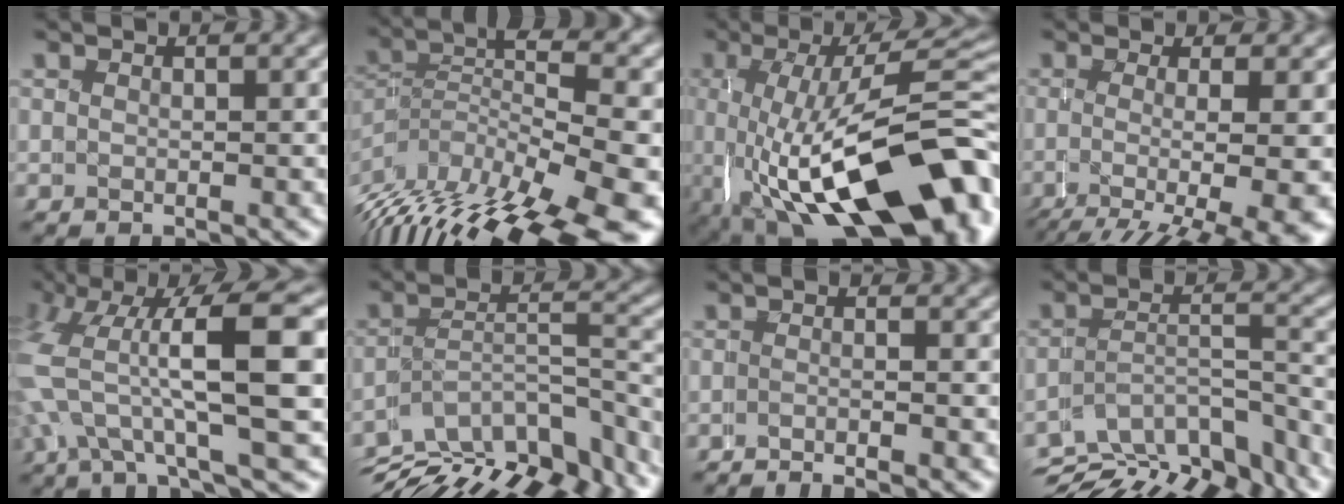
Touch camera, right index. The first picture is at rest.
{"total": 10.4, "force": [-2.7, 4.1, 9.1], "torque": [-0.145, -0.016, -0.029]}
{"total": 16.4, "force": [-5.5, 7.0, 13.8], "torque": [-0.231, -0.030, -0.055]}
{"total": 8.2, "force": [-1.6, 2.1, 7.7], "torque": [-0.099, -0.016, -0.011]}
{"total": 10.1, "force": [1.0, 4.2, 9.2], "torque": [-0.159, 0.001, 0.014]}
{"total": 13.8, "force": [-8.4, 7.2, 8.3], "torque": [-0.111, -0.031, -0.121]}
{"total": 3.0, "force": [-2.7, 0.1, 1.4], "torque": [-0.005, 0.007, -0.049]}
{"total": 13.0, "force": [-9.2, 6.6, 6.2], "torque": [-0.076, -0.028, -0.140]}